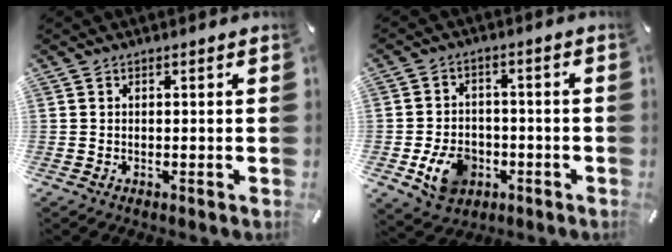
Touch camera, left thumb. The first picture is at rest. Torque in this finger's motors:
{"motor_torque": [0.22, 0.29, 0.16, 0.12, 0.23]}